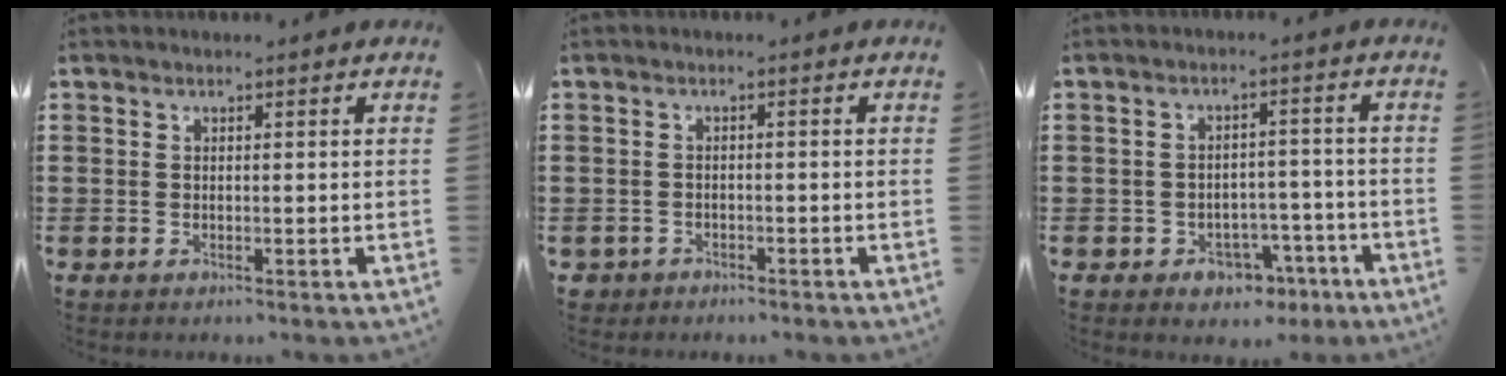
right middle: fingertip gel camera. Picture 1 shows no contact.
{"total": 1.4, "force": [-1.3, 0.6, 0.0], "torque": [-0.006, 0.001, -0.030]}
{"total": 3.8, "force": [-2.9, 2.3, 1.2], "torque": [-0.025, 0.010, -0.058]}